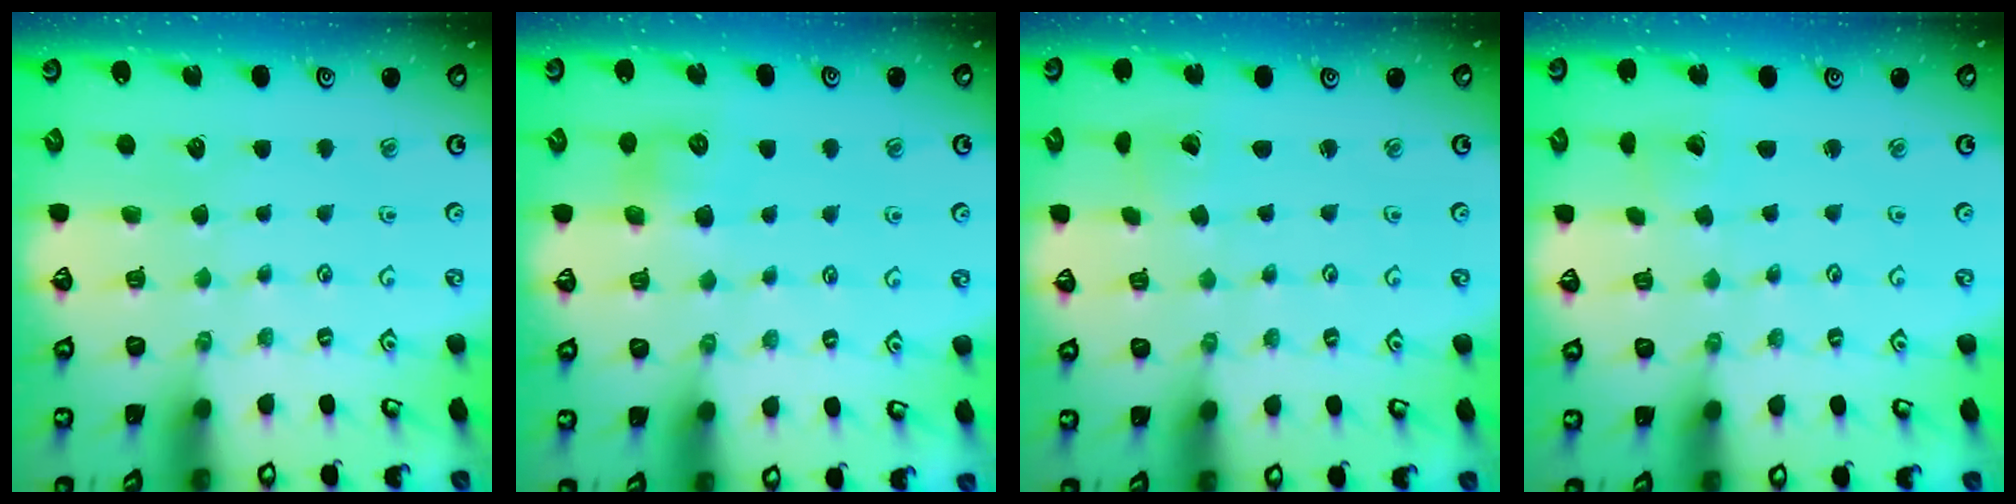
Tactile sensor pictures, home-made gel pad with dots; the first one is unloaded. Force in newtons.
{"total": 6.5, "press": 6.5, "slide": 0.6}
{"total": 1.8, "press": 1.8, "slide": 0.2}
{"total": 2.3, "press": 2.3, "slide": 0.1}